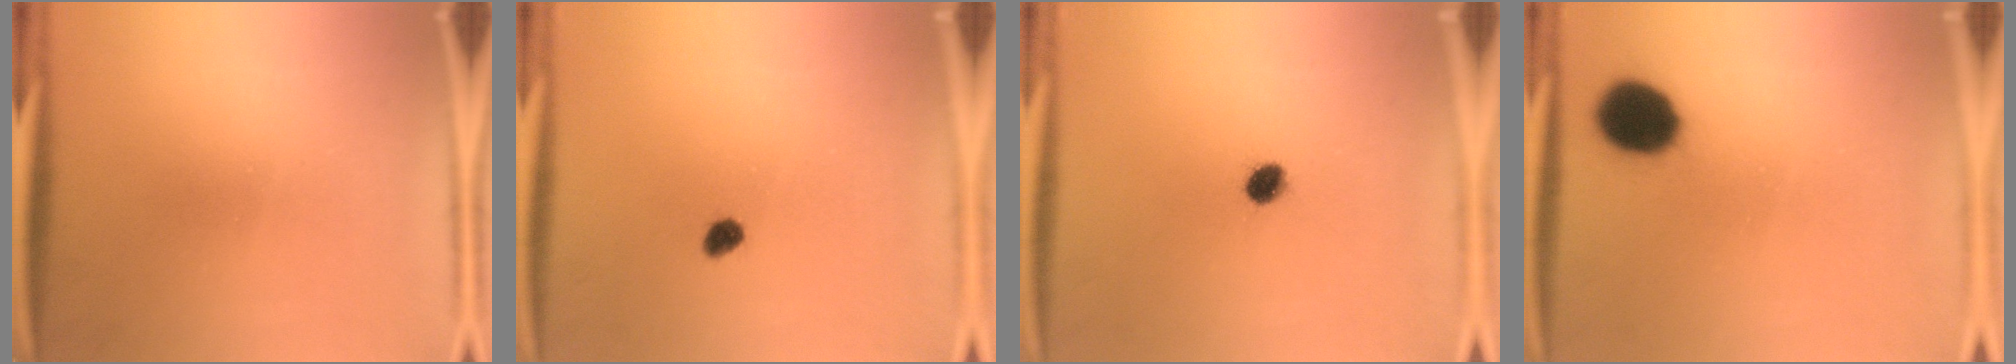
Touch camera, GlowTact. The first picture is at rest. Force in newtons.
{"total": 2.0}
{"total": 3.5}
{"total": 10.7}